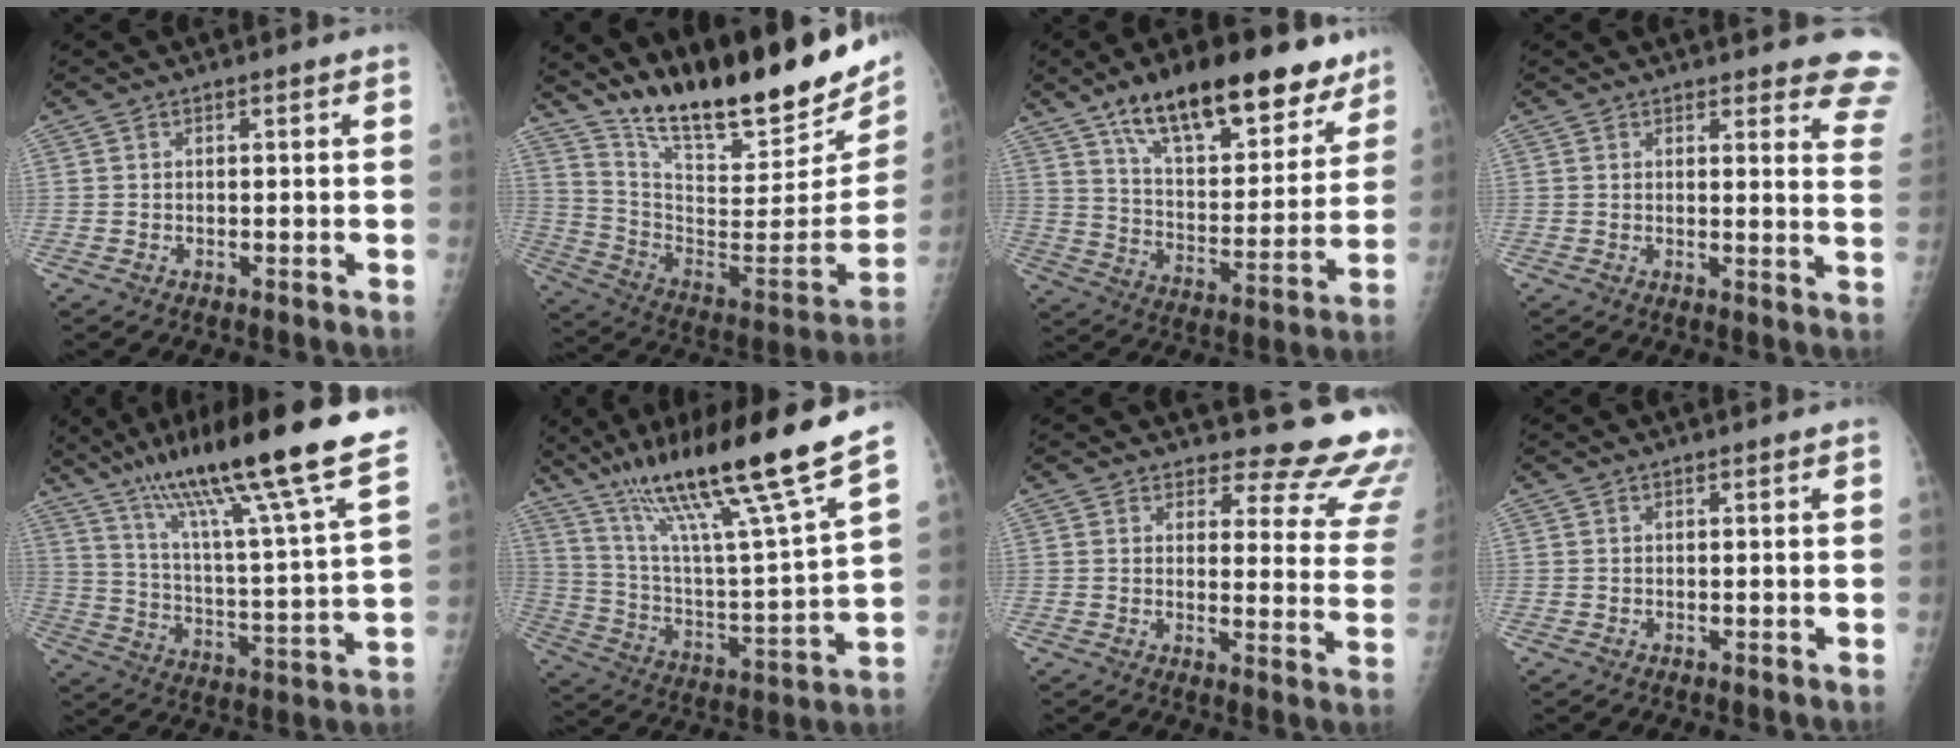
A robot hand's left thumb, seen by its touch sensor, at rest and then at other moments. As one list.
[{"total": 29.1, "force": [21.8, 7.9, 17.6], "torque": [-0.250, -0.102, 0.344]}, {"total": 24.2, "force": [16.1, 9.9, 15.1], "torque": [-0.184, -0.048, 0.255]}, {"total": 10.2, "force": [9.5, 2.1, 2.9], "torque": [0.010, -0.073, 0.074]}, {"total": 27.6, "force": [19.8, 1.9, 19.2], "torque": [-0.303, -0.068, 0.315]}, {"total": 23.5, "force": [17.0, 0.3, 16.2], "torque": [-0.253, -0.072, 0.300]}, {"total": 16.7, "force": [15.9, 4.4, 2.8], "torque": [0.019, -0.158, 0.156]}, {"total": 0.0}]